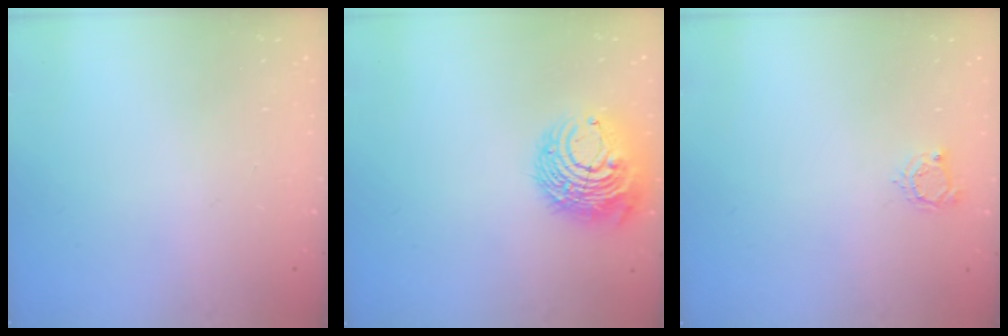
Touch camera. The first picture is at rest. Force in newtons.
{"total": 11.7, "press": 11.6, "slide": 1.2}
{"total": 4.5, "press": 4.4, "slide": 0.4}